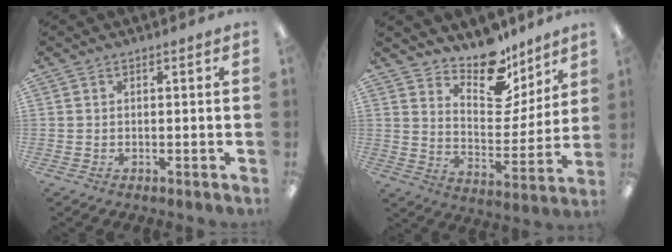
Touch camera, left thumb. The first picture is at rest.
{"total": 13.9, "force": [11.2, 6.5, 5.1], "torque": [-0.082, -0.087, 0.205]}